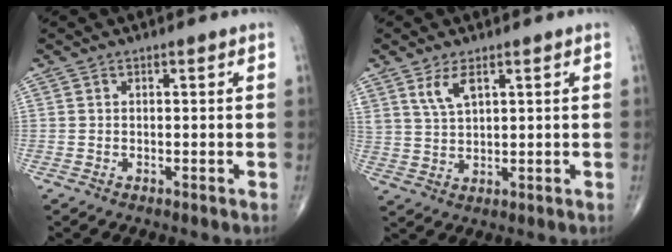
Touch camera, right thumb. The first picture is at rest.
{"total": 4.8, "force": [2.7, 2.0, 3.4], "torque": [-0.066, -0.013, 0.059]}